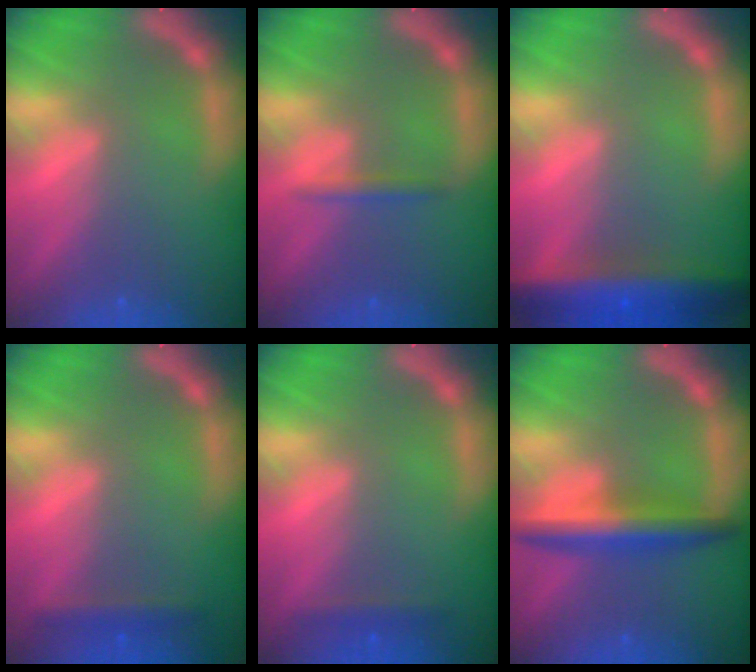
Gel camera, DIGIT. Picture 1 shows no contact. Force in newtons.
{"total": 1.4}
{"total": 8.6}
{"total": 1.9}
{"total": 1.4}
{"total": 5.0}